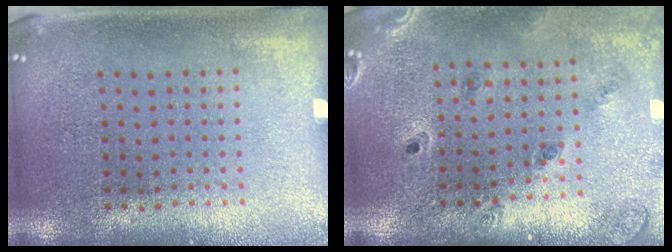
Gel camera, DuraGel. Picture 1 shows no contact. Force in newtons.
{"total": 1.4, "press": 1.3, "slide": 0.3}